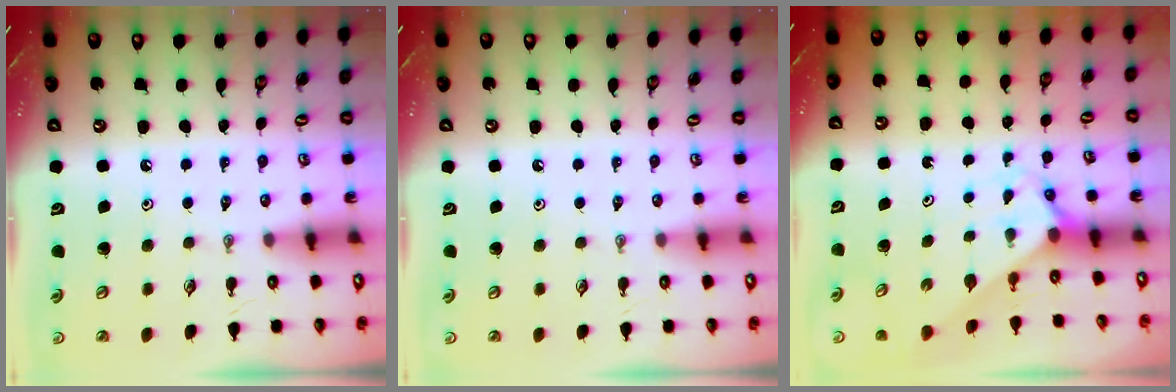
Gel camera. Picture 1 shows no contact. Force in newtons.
{"total": 0.0}
{"total": 2.5, "press": 2.5, "slide": 0.2}